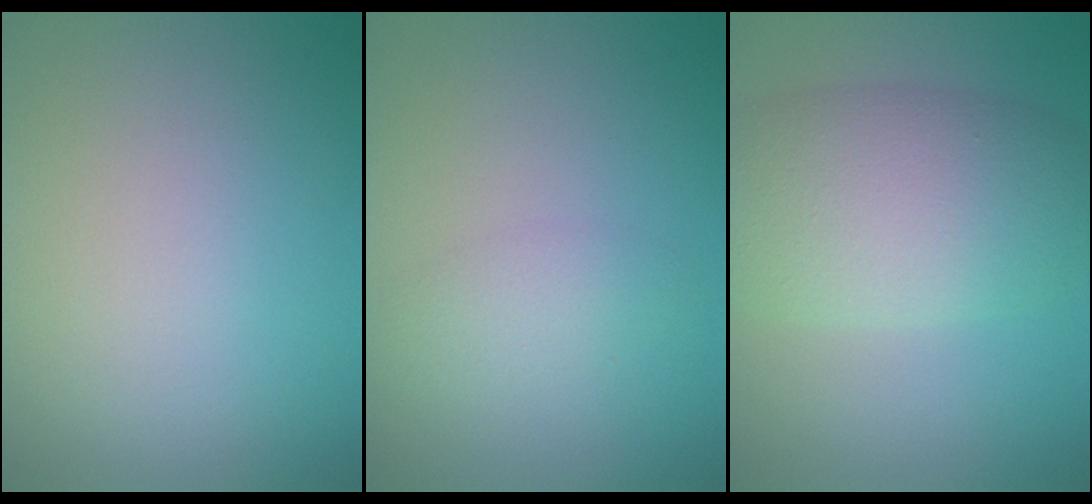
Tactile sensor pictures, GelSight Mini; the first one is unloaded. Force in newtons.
{"total": 1.8, "press": 1.8, "slide": 0.1}
{"total": 8.1, "press": 8.1, "slide": 0.3}